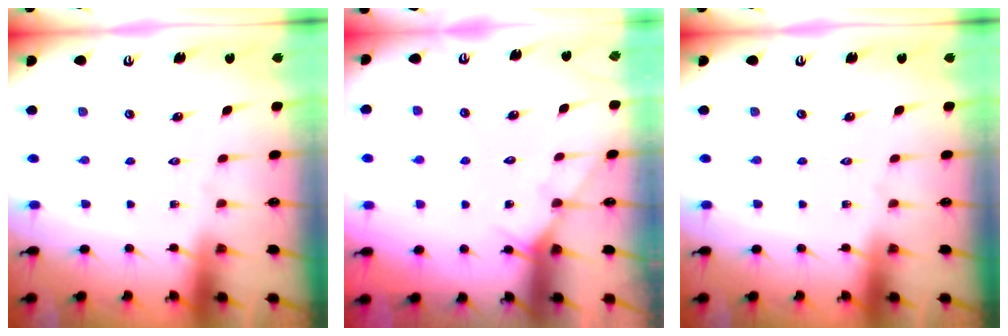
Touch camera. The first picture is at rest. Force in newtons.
{"total": 4.6, "press": 4.6, "slide": 0.4}
{"total": 0.0}